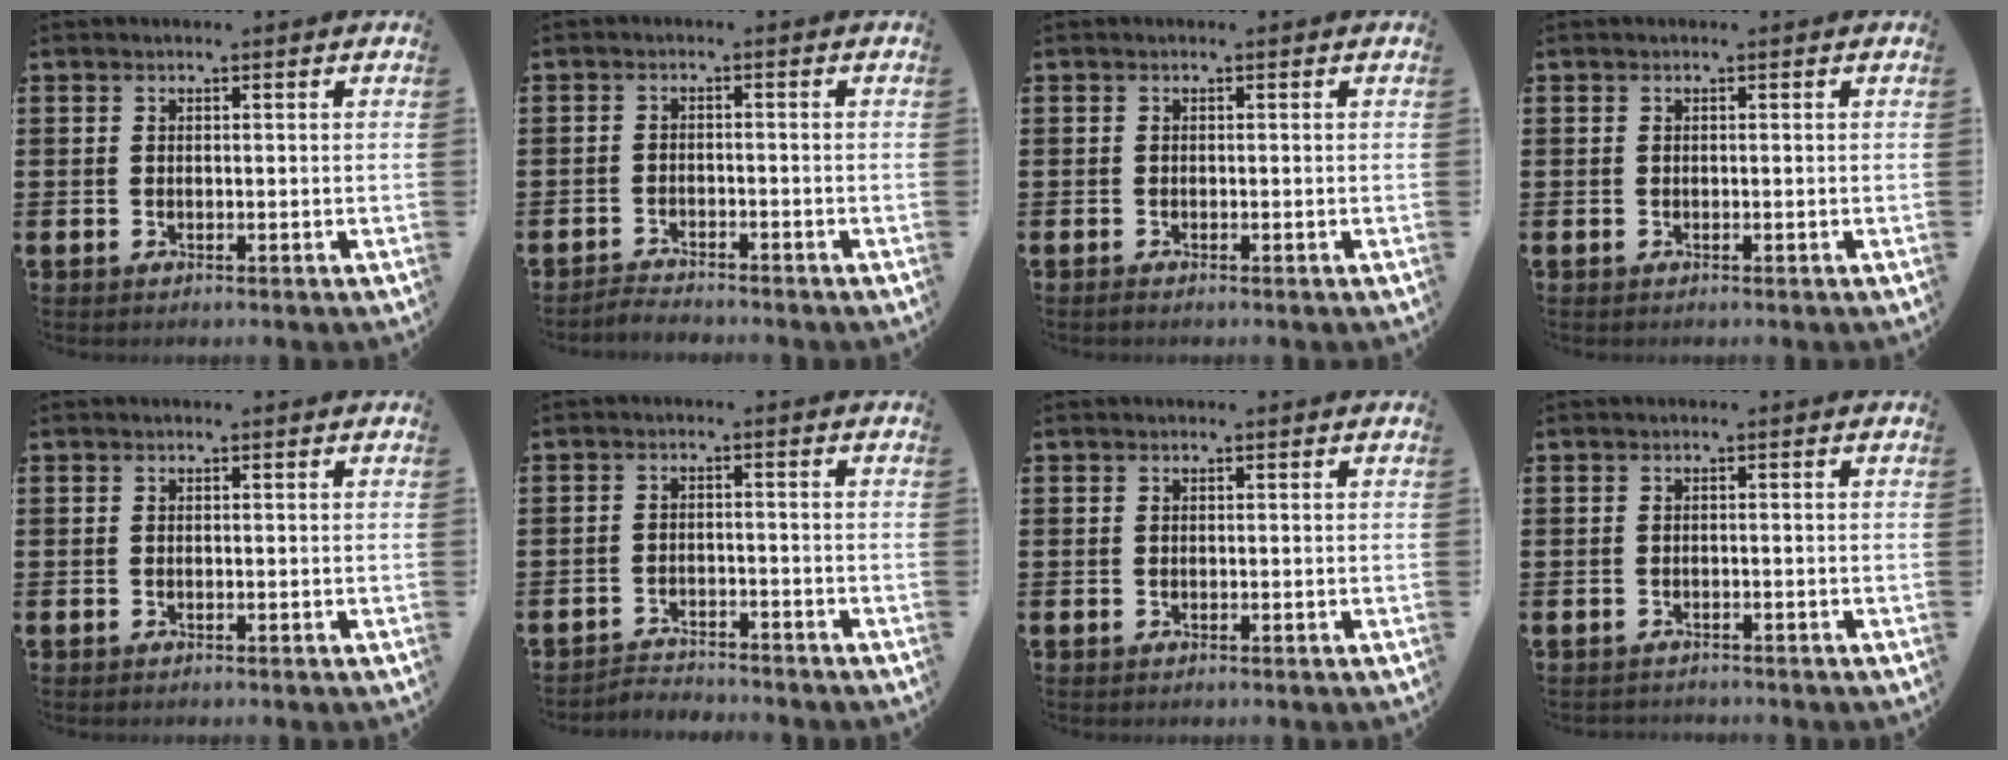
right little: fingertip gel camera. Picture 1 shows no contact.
{"total": 1.8, "force": [-1.8, 0.0, -0.2], "torque": [-0.002, 0.005, -0.038]}
{"total": 0.6, "force": [-0.4, 0.0, 0.4], "torque": [-0.007, -0.002, -0.009]}
{"total": 0.0}
{"total": 0.0}
{"total": 2.4, "force": [-2.4, 0.2, -0.3], "torque": [-0.003, 0.003, -0.054]}
{"total": 0.0}
{"total": 0.7, "force": [-0.6, 0.1, -0.1], "torque": [-0.001, -0.001, -0.014]}